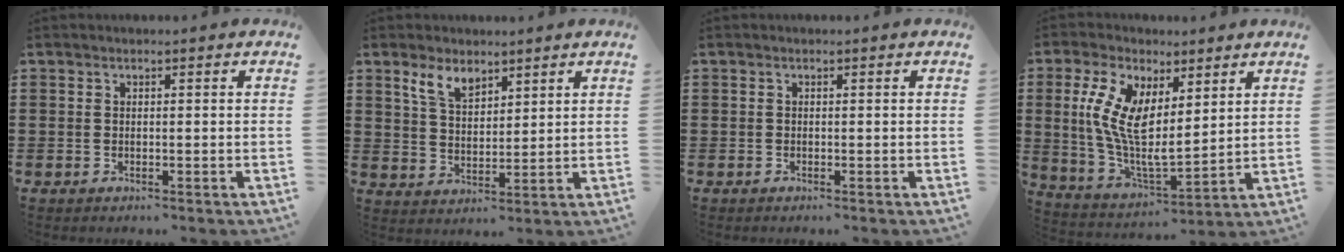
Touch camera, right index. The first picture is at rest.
{"total": 5.3, "force": [3.9, 2.5, 2.7], "torque": [-0.066, 0.003, 0.073]}
{"total": 0.0}
{"total": 9.3, "force": [3.8, 3.9, 7.6], "torque": [-0.164, -0.013, 0.072]}